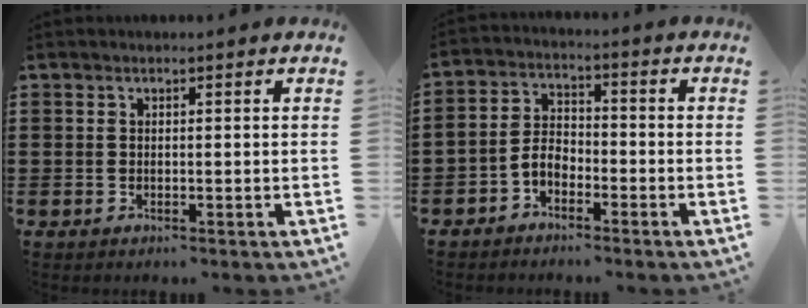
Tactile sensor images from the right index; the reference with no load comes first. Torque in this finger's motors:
{"motor_torque": [1.10, 1.04, 0.46, 0.09]}